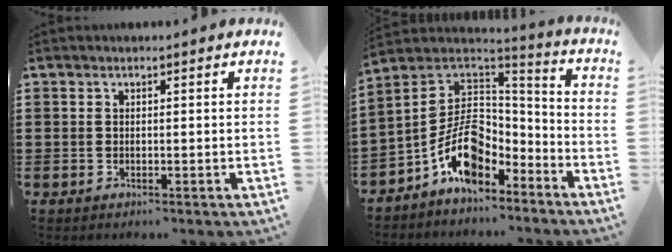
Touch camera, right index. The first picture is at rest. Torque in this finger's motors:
{"motor_torque": [2.14, 0.00, 1.06, 0.20]}